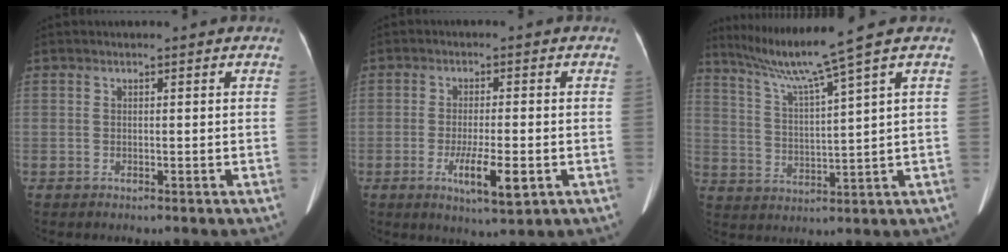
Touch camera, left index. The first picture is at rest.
{"total": 6.5, "force": [-2.3, 1.0, 6.0], "torque": [-0.108, -0.012, -0.034]}
{"total": 9.2, "force": [6.9, -3.1, 5.2], "torque": [-0.098, -0.009, 0.132]}